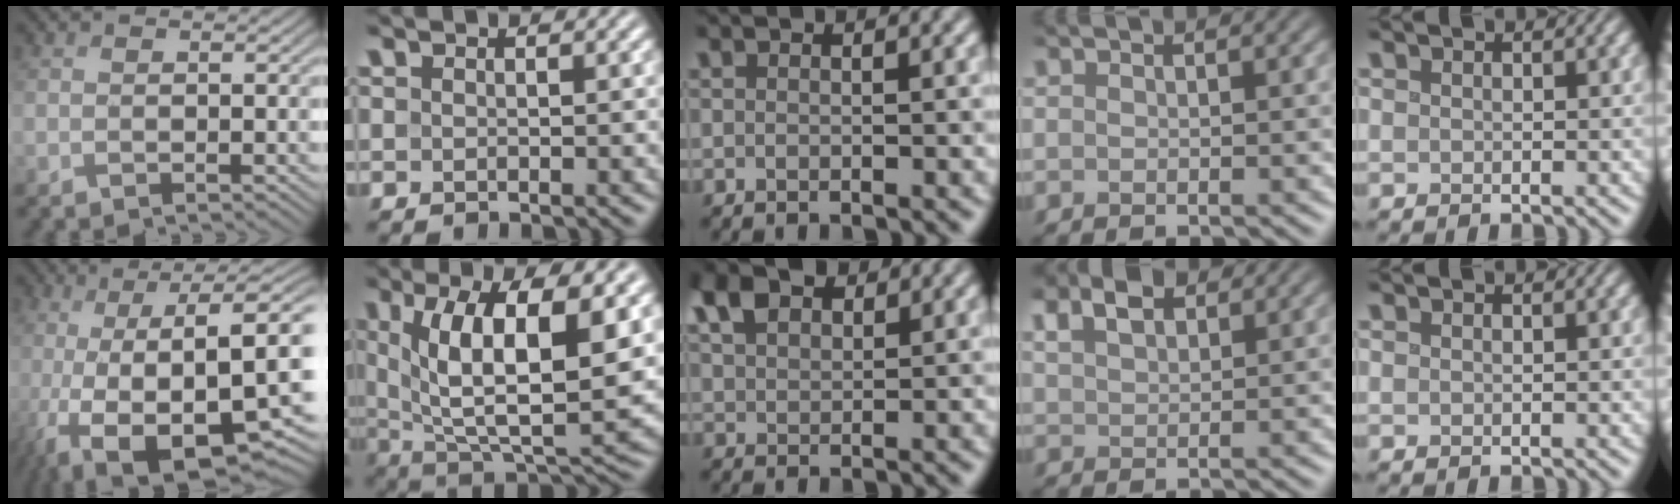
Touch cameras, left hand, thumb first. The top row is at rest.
{"thumb": {"total": 16.4, "force": [-4.8, 5.4, 14.8], "torque": [-0.240, -0.015, -0.064]}, "index": {"total": 11.6, "force": [3.2, 4.3, 10.3], "torque": [-0.175, -0.011, 0.060]}, "middle": {"total": 4.4, "force": [2.5, 2.6, 2.5], "torque": [-0.056, 0.011, 0.046]}, "ring": {"total": 3.1, "force": [1.8, 1.7, 1.9], "torque": [-0.049, 0.011, 0.037]}}